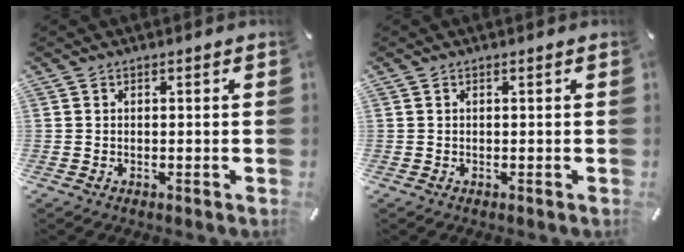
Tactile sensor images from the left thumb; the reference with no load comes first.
{"total": 0.0}